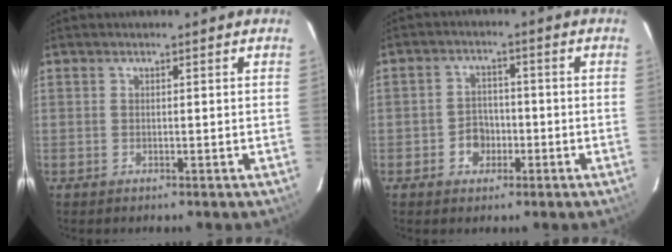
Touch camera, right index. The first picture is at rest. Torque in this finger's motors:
{"motor_torque": [0.63, 0.52, 0.05, 0.01]}